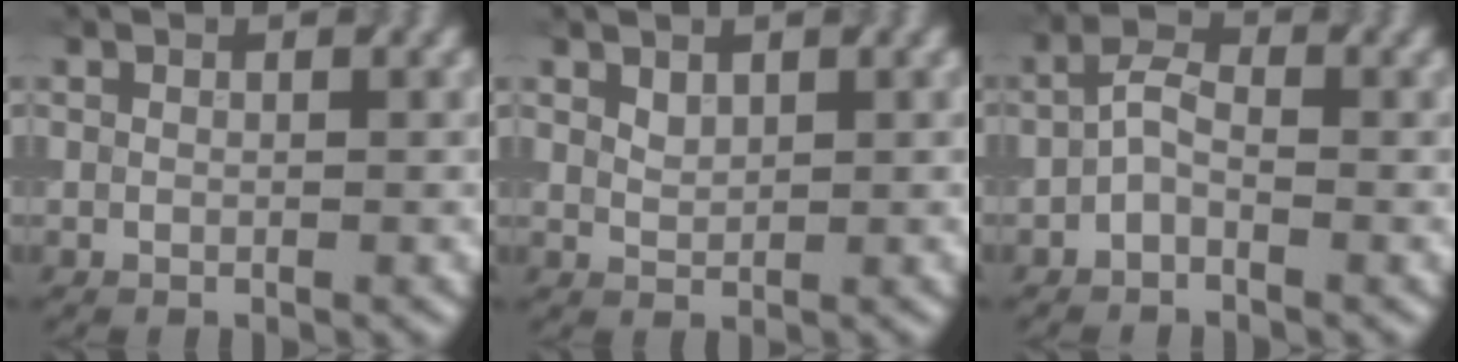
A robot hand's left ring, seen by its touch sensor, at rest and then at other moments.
{"total": 1.0, "force": [0.7, 0.5, 0.5], "torque": [-0.011, 0.006, 0.018]}
{"total": 2.1, "force": [-1.2, 0.8, 1.5], "torque": [-0.029, 0.015, -0.022]}